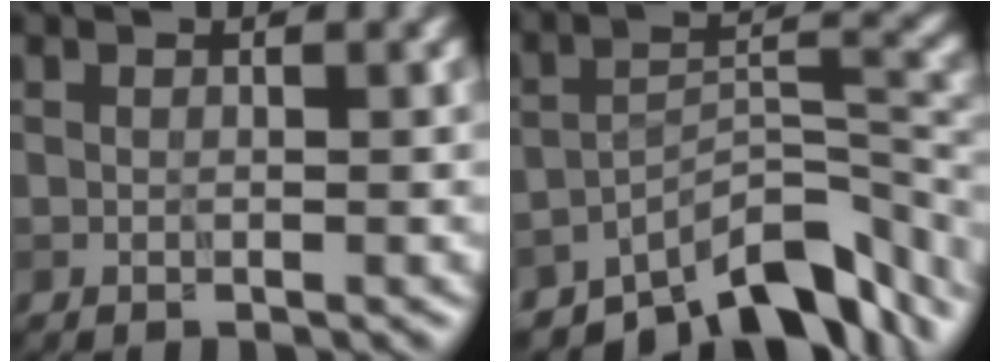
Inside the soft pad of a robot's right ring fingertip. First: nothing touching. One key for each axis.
{"total": 9.7, "fx": -7.4, "fy": 3.4, "fz": 5.2, "tx": -0.068, "ty": -0.004, "tz": -0.123}